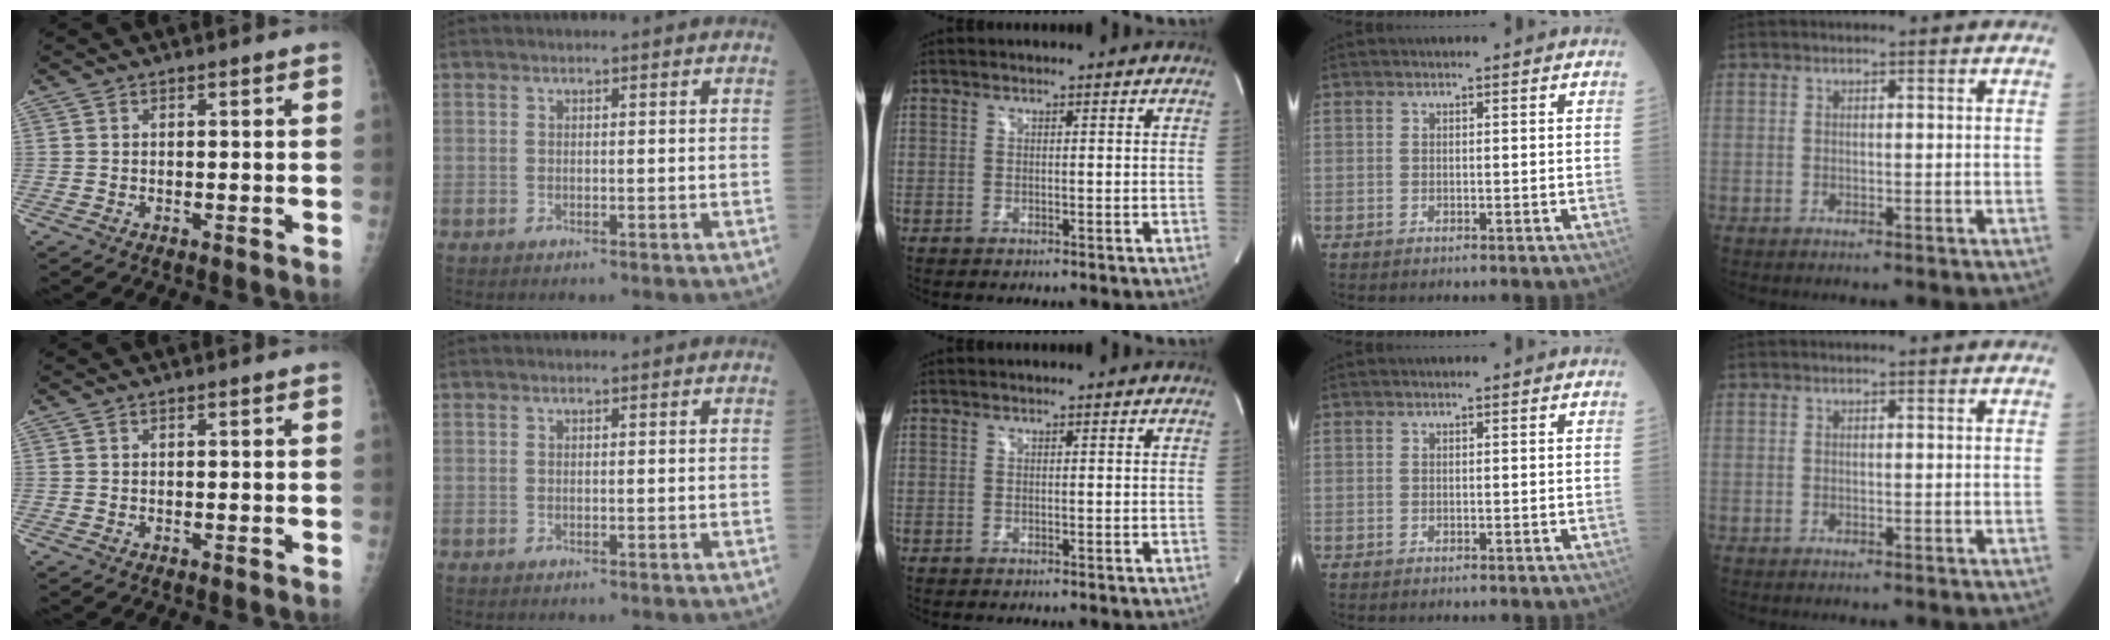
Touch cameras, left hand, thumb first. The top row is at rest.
{}